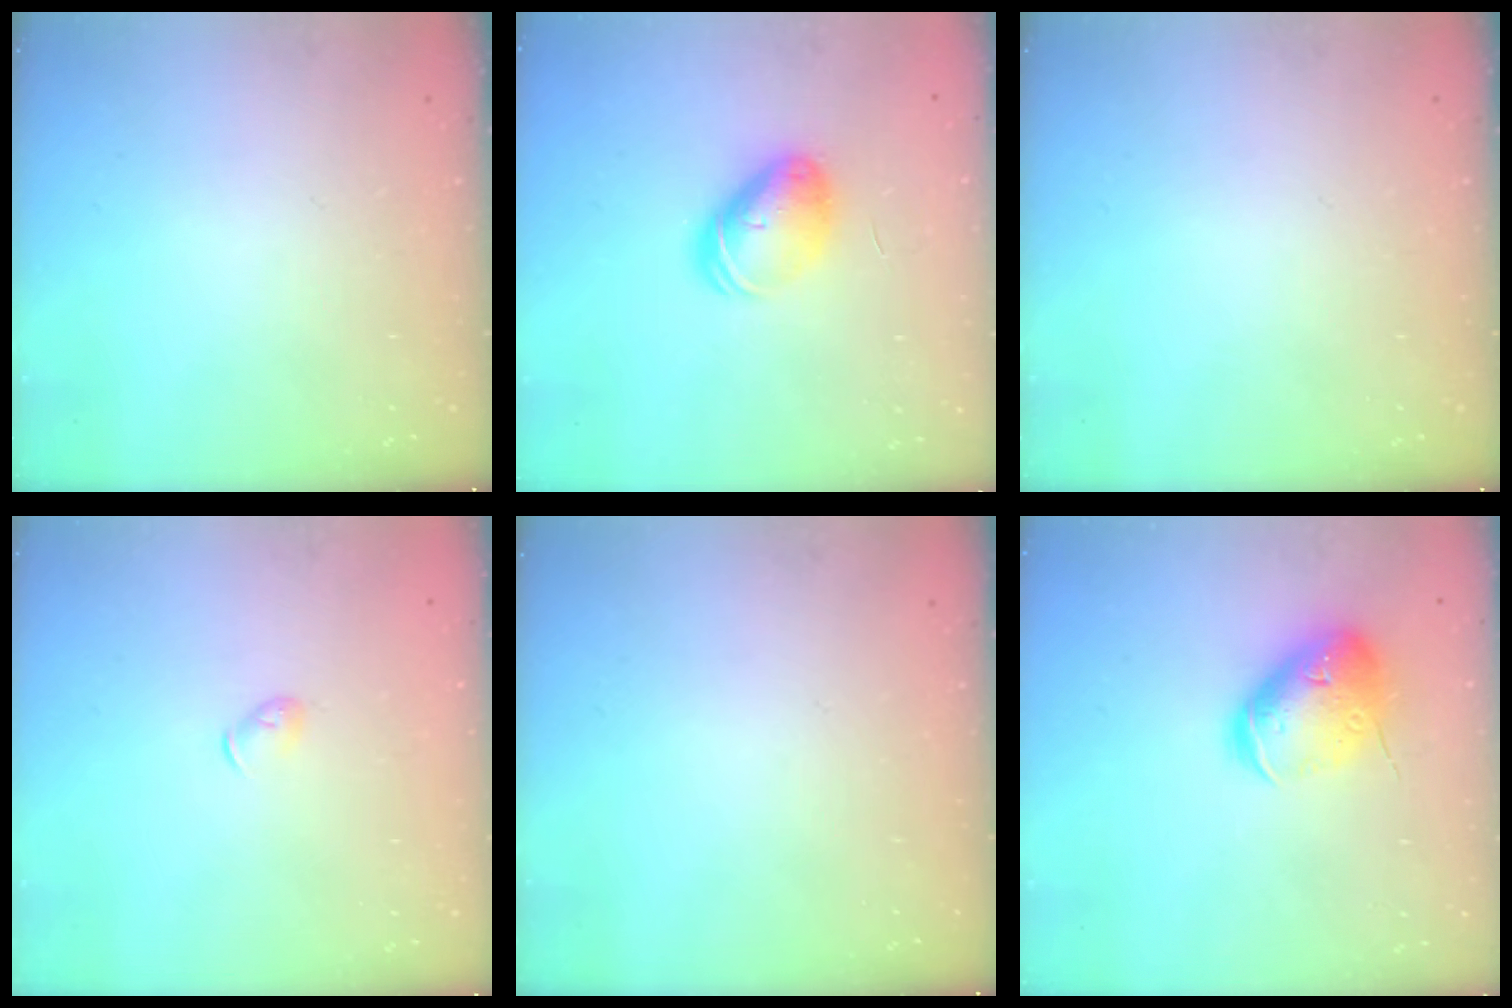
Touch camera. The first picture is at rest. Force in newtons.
{"total": 8.8, "press": 8.7, "slide": 0.8}
{"total": 0.0}
{"total": 3.5, "press": 3.4, "slide": 0.8}
{"total": 0.0}
{"total": 16.3, "press": 16.1, "slide": 2.6}